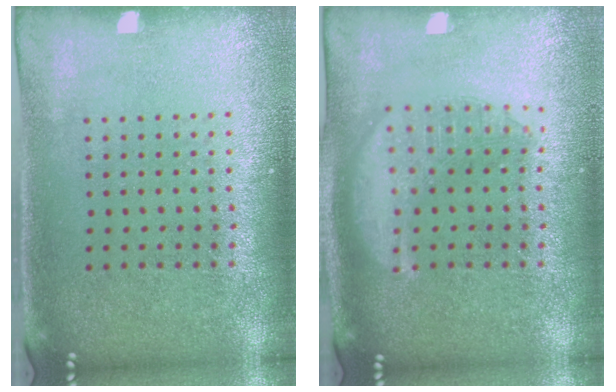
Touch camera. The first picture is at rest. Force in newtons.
{"total": 2.6, "press": 2.6, "slide": 0.3}